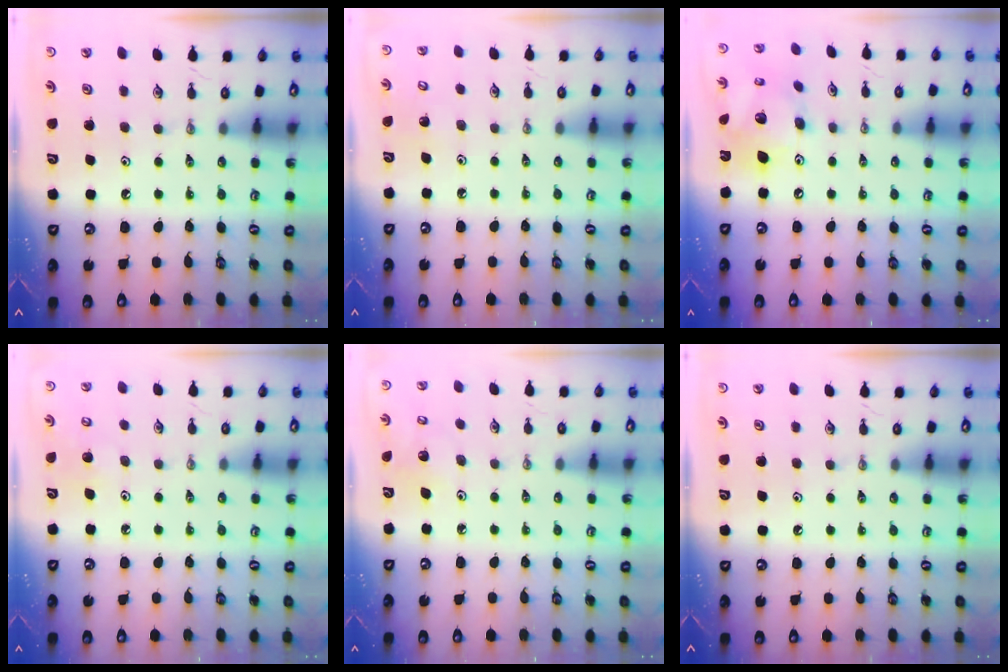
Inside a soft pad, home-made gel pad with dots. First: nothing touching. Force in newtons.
{"total": 2.8, "press": 2.8, "slide": 0.2}
{"total": 15.3, "press": 15.3, "slide": 1.4}
{"total": 7.0, "press": 7.0, "slide": 0.8}
{"total": 4.8, "press": 4.8, "slide": 0.4}
{"total": 0.0}